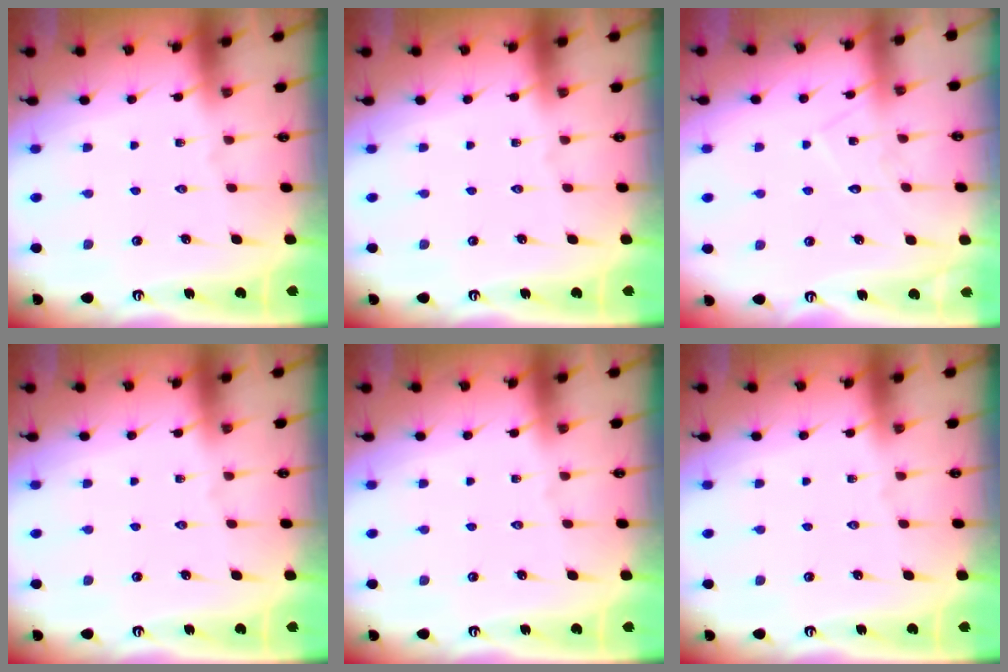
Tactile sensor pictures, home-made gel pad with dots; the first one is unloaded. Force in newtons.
{"total": 0.0}
{"total": 6.7, "press": 6.7, "slide": 0.5}
{"total": 0.0}
{"total": 0.0}
{"total": 0.0}